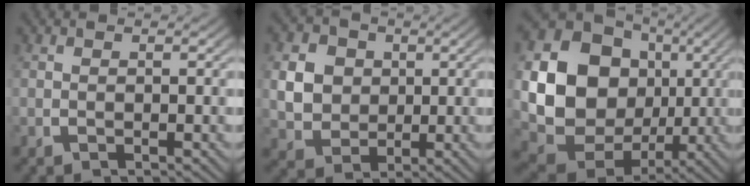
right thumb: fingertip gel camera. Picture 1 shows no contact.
{"total": 6.9, "force": [0.3, 6.0, 3.5], "torque": [-0.085, -0.027, 0.014]}
{"total": 16.6, "force": [0.1, 12.9, 10.4], "torque": [-0.243, -0.043, 0.016]}